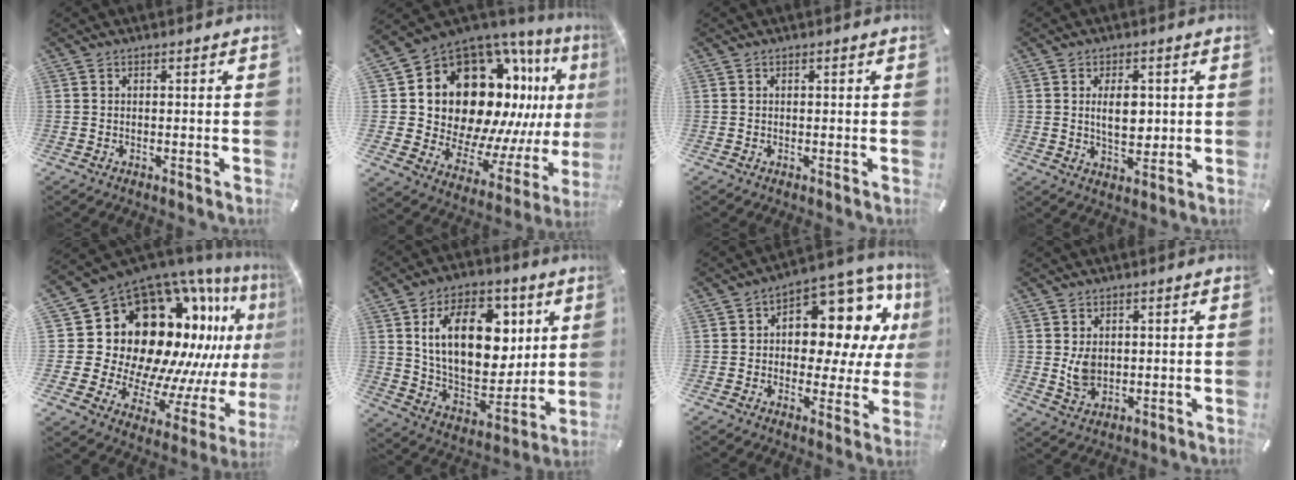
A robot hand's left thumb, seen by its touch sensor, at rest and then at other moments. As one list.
[{"total": 20.8, "force": [8.8, 15.1, 11.2], "torque": [-0.192, -0.099, 0.186]}, {"total": 0.0}, {"total": 7.0, "force": [1.0, 4.1, 5.6], "torque": [-0.089, -0.006, 0.009]}, {"total": 29.2, "force": [9.0, 19.7, 19.5], "torque": [-0.309, -0.154, 0.209]}, {"total": 20.3, "force": [6.7, 13.3, 13.8], "torque": [-0.224, -0.019, 0.119]}, {"total": 13.1, "force": [5.7, 8.1, 8.6], "torque": [-0.105, -0.063, 0.097]}, {"total": 5.4, "force": [0.9, 4.3, 3.3], "torque": [-0.061, -0.006, 0.015]}]